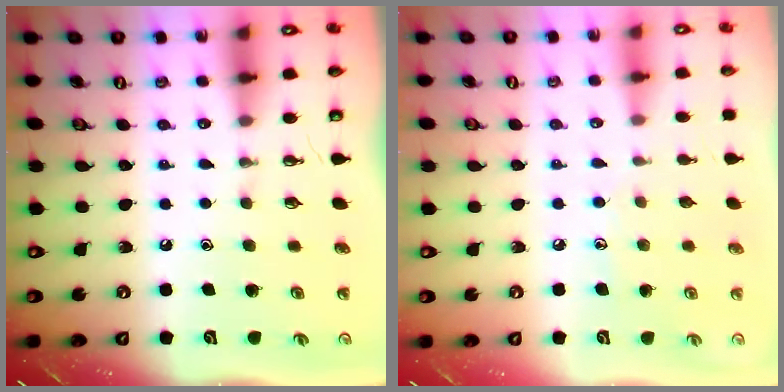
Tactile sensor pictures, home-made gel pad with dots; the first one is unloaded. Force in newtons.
{"total": 5.5, "press": 5.5, "slide": 0.5}